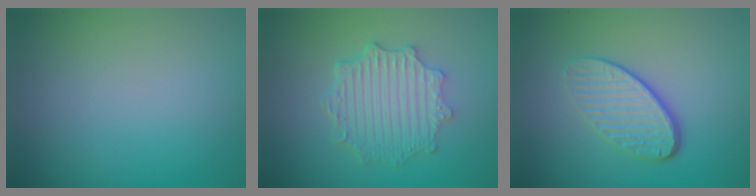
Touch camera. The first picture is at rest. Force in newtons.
{"total": 4.9, "press": 3.9, "slide": 2.9}
{"total": 4.1, "press": 3.0, "slide": 2.8}